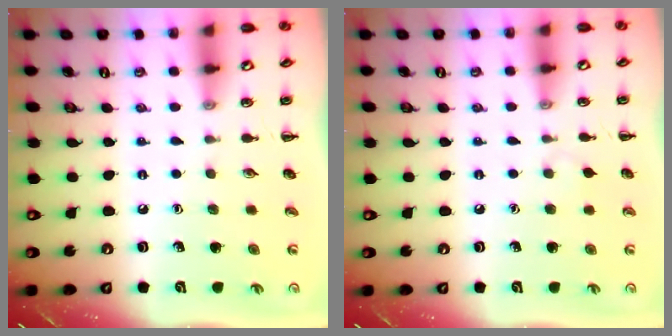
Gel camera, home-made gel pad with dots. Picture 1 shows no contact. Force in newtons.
{"total": 2.6, "press": 2.4, "slide": 1.1}